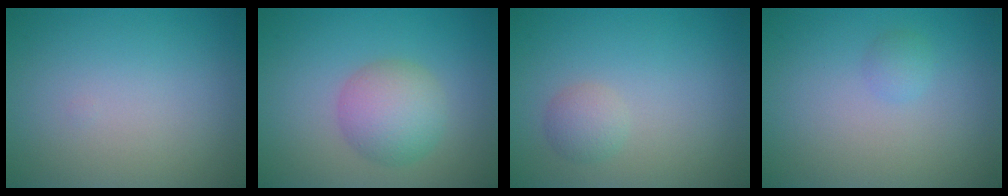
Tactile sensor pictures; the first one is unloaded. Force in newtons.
{"total": 4.4, "press": 4.4, "slide": 0.0}
{"total": 1.6, "press": 1.6, "slide": 0.1}
{"total": 0.9, "press": 0.9, "slide": 0.0}